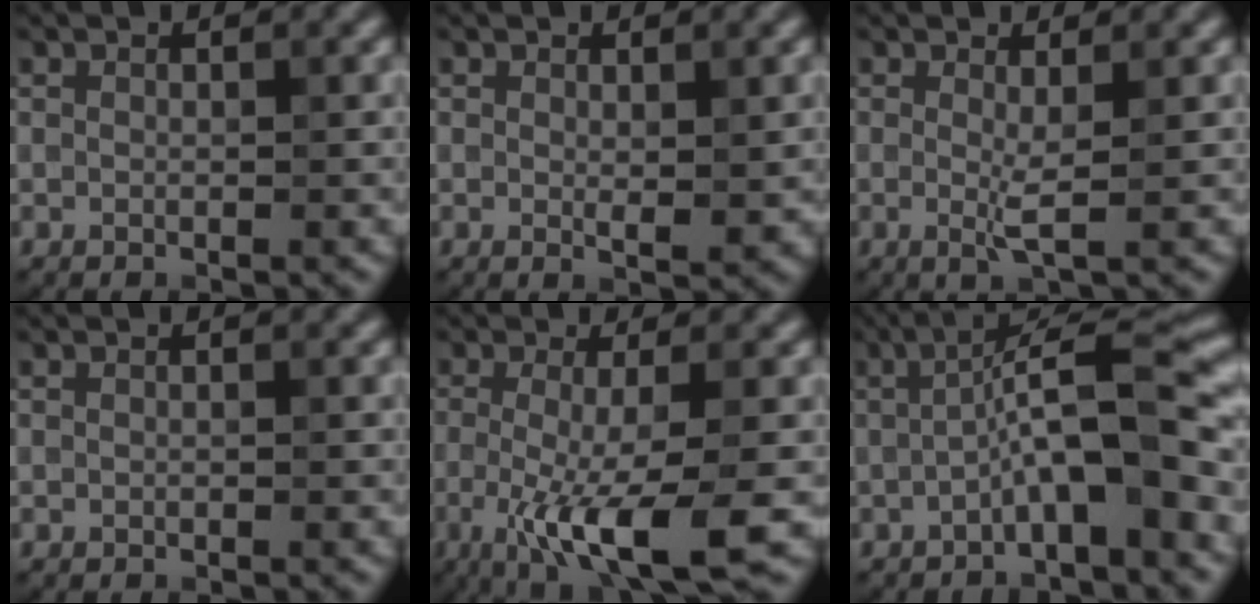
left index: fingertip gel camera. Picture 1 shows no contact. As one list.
[{"total": 1.5, "force": [0.3, 0.5, 1.4], "torque": [-0.019, -0.006, 0.007]}, {"total": 1.9, "force": [0.2, 0.1, 1.9], "torque": [-0.040, -0.009, 0.001]}, {"total": 0.0}, {"total": 7.4, "force": [-2.4, 1.4, 6.8], "torque": [-0.123, -0.016, -0.043]}, {"total": 7.1, "force": [-1.9, 1.2, 6.8], "torque": [-0.111, 0.030, -0.035]}]